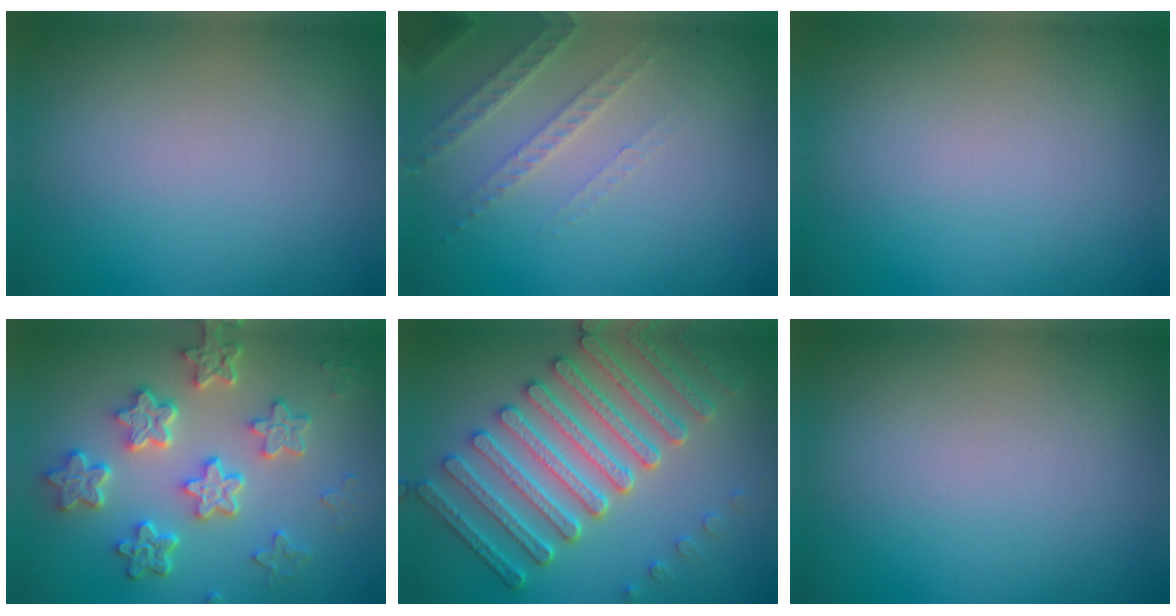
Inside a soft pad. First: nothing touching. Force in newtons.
{"total": 2.5, "press": 2.4, "slide": 0.7}
{"total": 0.0}
{"total": 6.1, "press": 4.8, "slide": 3.8}
{"total": 7.7, "press": 6.5, "slide": 4.0}
{"total": 0.0}